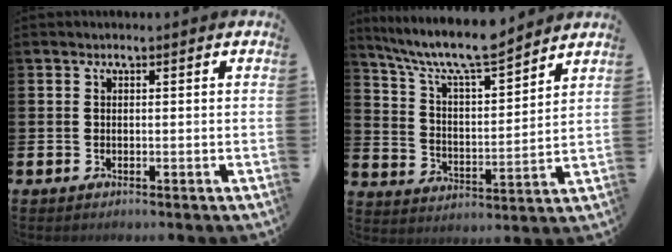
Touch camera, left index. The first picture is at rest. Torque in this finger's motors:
{"motor_torque": [1.07, -1.07, 0.93, 0.21]}